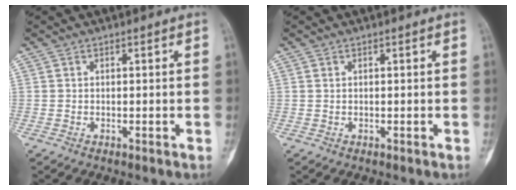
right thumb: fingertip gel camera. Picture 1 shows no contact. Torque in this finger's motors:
{"motor_torque": [-0.27, 0.08, -0.05, 0.12, -0.04]}